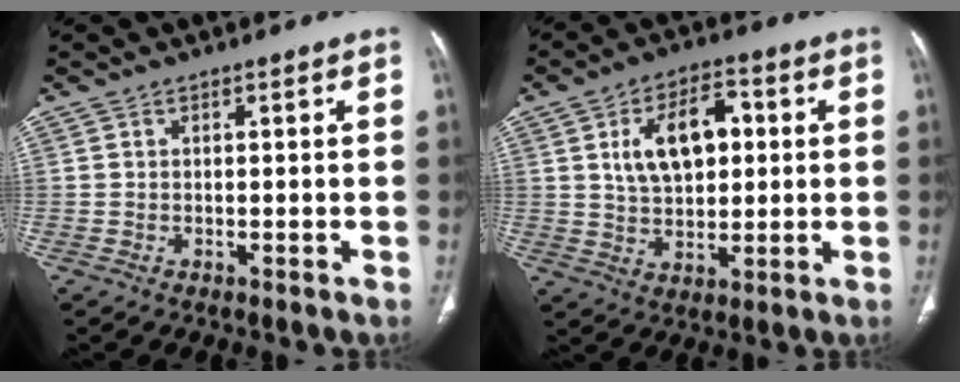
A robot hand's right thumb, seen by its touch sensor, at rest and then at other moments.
{"total": 12.0, "force": [2.6, 7.1, 9.3], "torque": [-0.134, 0.008, 0.044]}